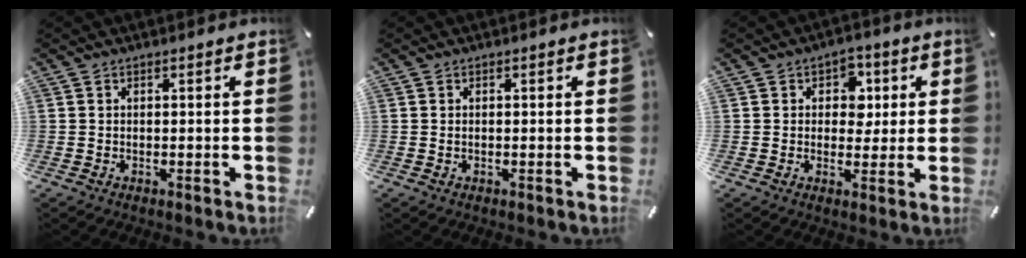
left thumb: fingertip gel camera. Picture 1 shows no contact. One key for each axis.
{"total": 0.6, "fx": -0.1, "fy": 0.3, "fz": 0.6, "tx": -0.012, "ty": -0.002, "tz": -0.001}
{"total": 6.5, "fx": 1.1, "fy": 5.5, "fz": 3.3, "tx": -0.030, "ty": -0.001, "tz": 0.010}